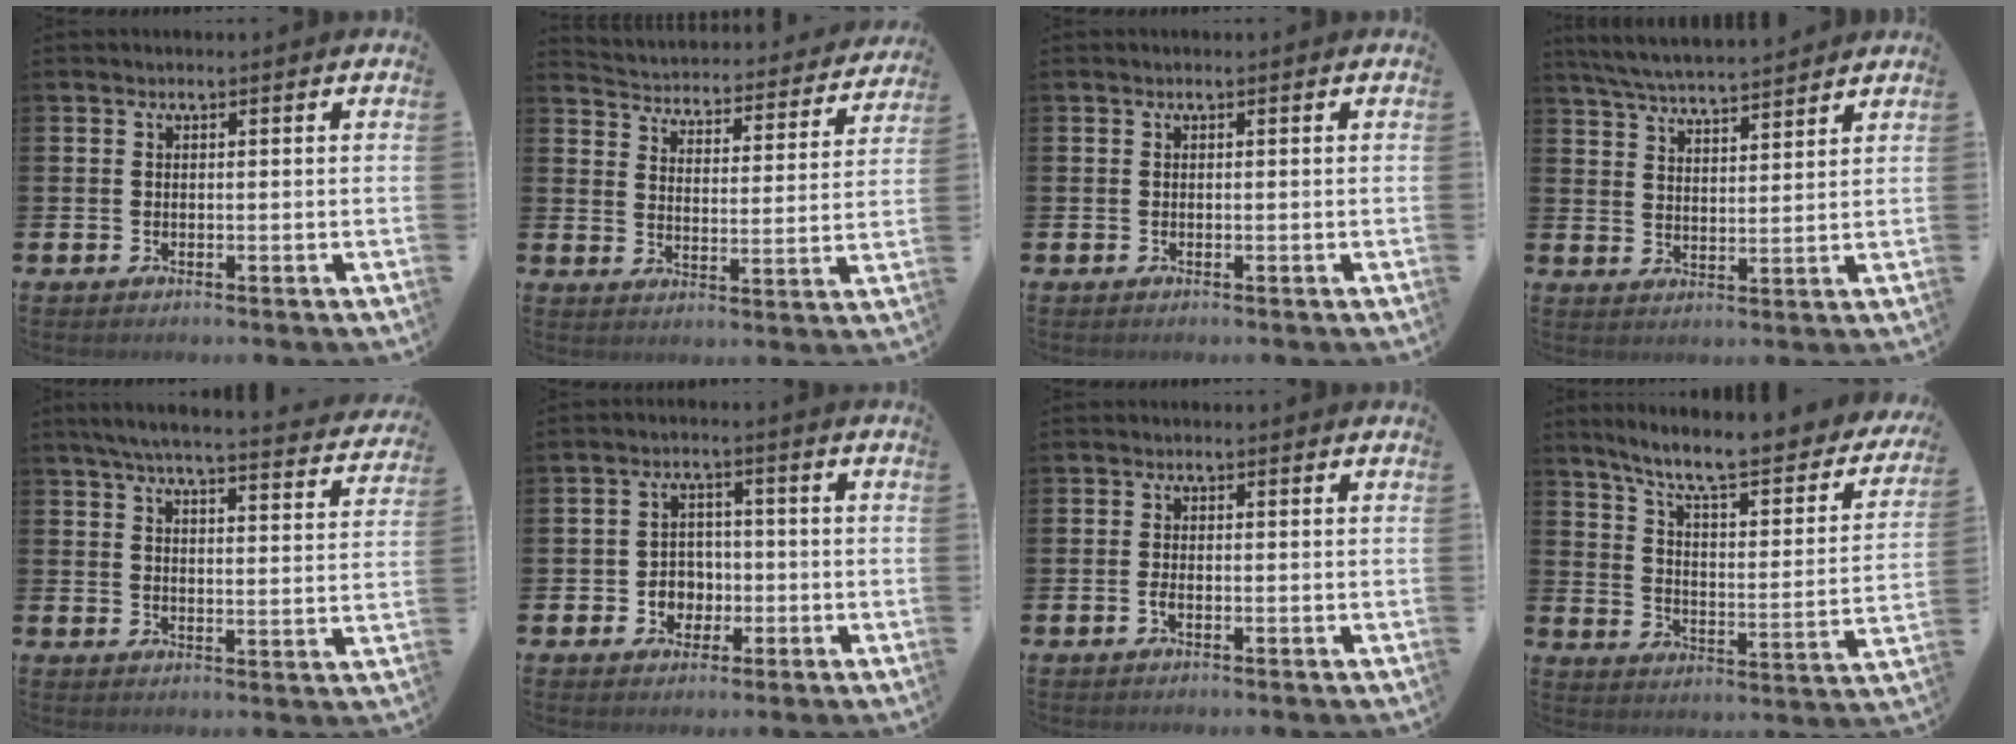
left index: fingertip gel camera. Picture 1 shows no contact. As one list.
[{"total": 3.6, "force": [3.4, 0.9, 0.3], "torque": [-0.031, -0.037, 0.049]}, {"total": 0.0}, {"total": 5.7, "force": [5.6, 0.2, 0.9], "torque": [-0.039, -0.030, 0.100]}, {"total": 5.9, "force": [5.5, 0.3, 2.0], "torque": [-0.052, -0.038, 0.094]}, {"total": 3.6, "force": [-0.9, 3.4, 1.0], "torque": [-0.017, -0.001, -0.027]}, {"total": 1.0, "force": [-0.4, 0.4, 0.8], "torque": [-0.018, 0.000, -0.008]}, {"total": 8.5, "force": [7.3, 1.4, 4.2], "torque": [-0.097, -0.059, 0.114]}]